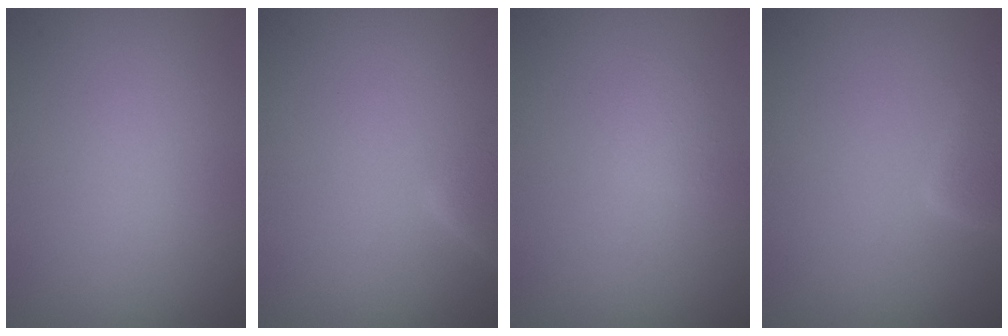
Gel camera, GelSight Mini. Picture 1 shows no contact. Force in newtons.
{"total": 2.5, "press": 2.5, "slide": 0.2}
{"total": 1.1, "press": 1.1, "slide": 0.0}
{"total": 2.9, "press": 2.9, "slide": 0.3}